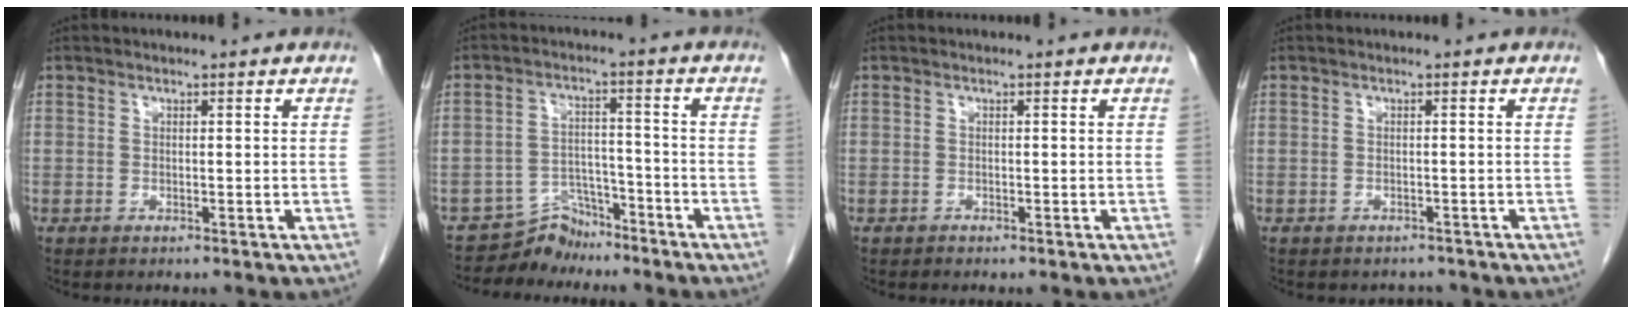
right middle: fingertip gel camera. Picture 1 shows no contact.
{"total": 5.2, "force": [-4.8, 1.9, -0.6], "torque": [0.011, 0.016, -0.082]}
{"total": 0.0}
{"total": 2.0, "force": [-1.9, 0.9, -0.1], "torque": [-0.004, -0.003, -0.027]}